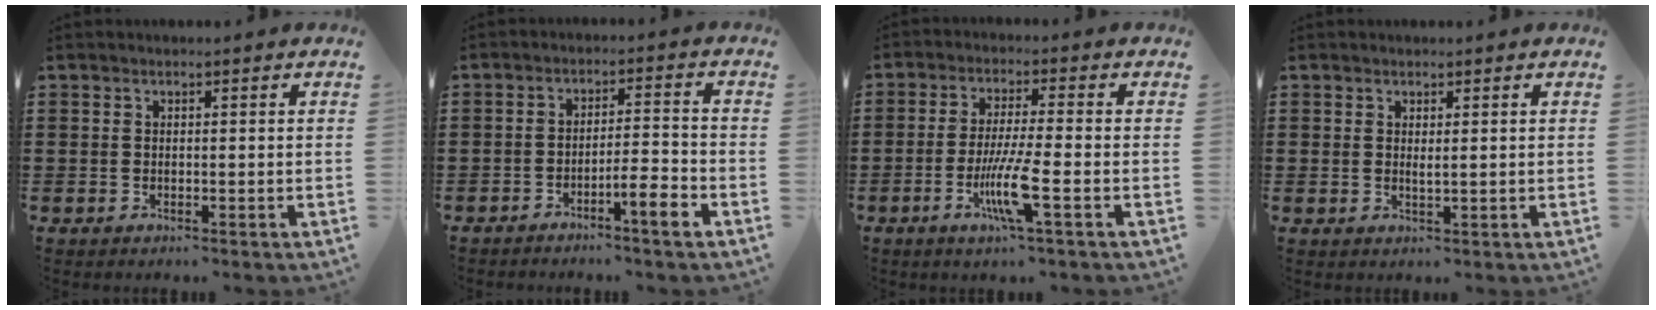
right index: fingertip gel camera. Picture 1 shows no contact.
{"total": 4.8, "force": [-3.4, 0.3, 3.4], "torque": [-0.058, 0.001, -0.060]}
{"total": 7.8, "force": [-2.8, 0.4, 7.2], "torque": [-0.145, -0.019, -0.055]}
{"total": 0.9, "force": [0.7, 0.1, 0.6], "torque": [-0.014, 0.002, 0.012]}